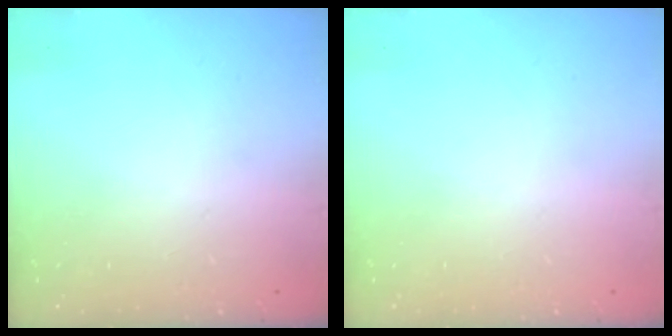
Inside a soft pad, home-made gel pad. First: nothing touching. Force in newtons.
{"total": 0.0}